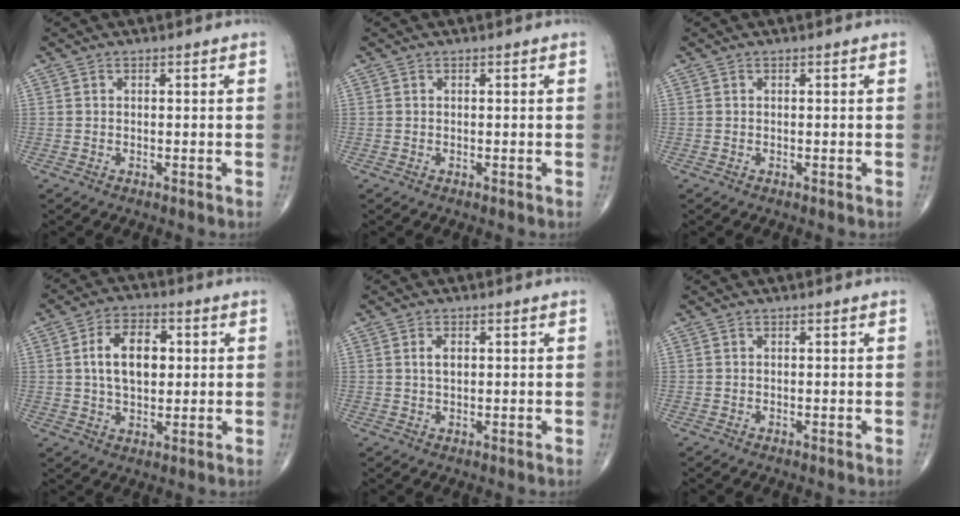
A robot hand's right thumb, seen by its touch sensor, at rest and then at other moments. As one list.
[{"total": 0.0}, {"total": 0.0}, {"total": 10.5, "force": [1.6, 6.5, 8.1], "torque": [-0.122, 0.006, 0.029]}, {"total": 2.5, "force": [0.6, 1.4, 1.9], "torque": [-0.033, -0.002, 0.013]}, {"total": 0.0}]